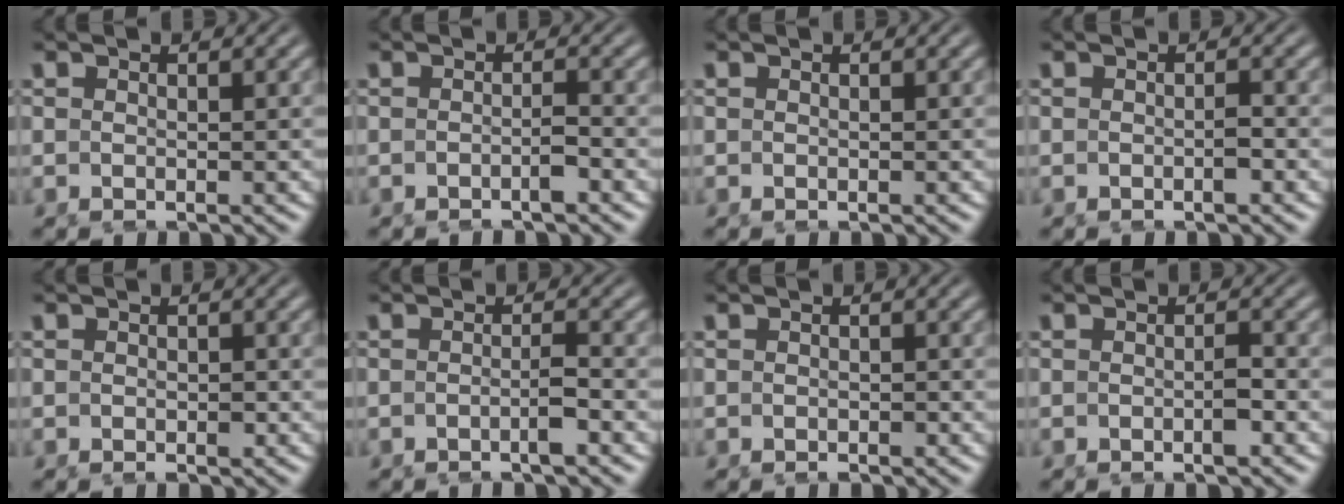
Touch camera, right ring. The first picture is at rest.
{"total": 1.2, "force": [-1.0, -0.3, 0.7], "torque": [-0.003, 0.002, -0.017]}
{"total": 0.0}
{"total": 0.7, "force": [-0.5, -0.1, 0.5], "torque": [-0.004, 0.000, -0.008]}
{"total": 0.8, "force": [-0.4, 0.4, 0.6], "torque": [-0.010, -0.008, -0.003]}
{"total": 1.6, "force": [-0.9, -0.4, 1.2], "torque": [-0.013, 0.003, -0.020]}
{"total": 0.6, "force": [-0.6, 0.1, 0.3], "torque": [-0.006, -0.006, -0.006]}
{"total": 1.0, "force": [-0.6, -0.1, 0.8], "torque": [-0.008, 0.001, -0.012]}